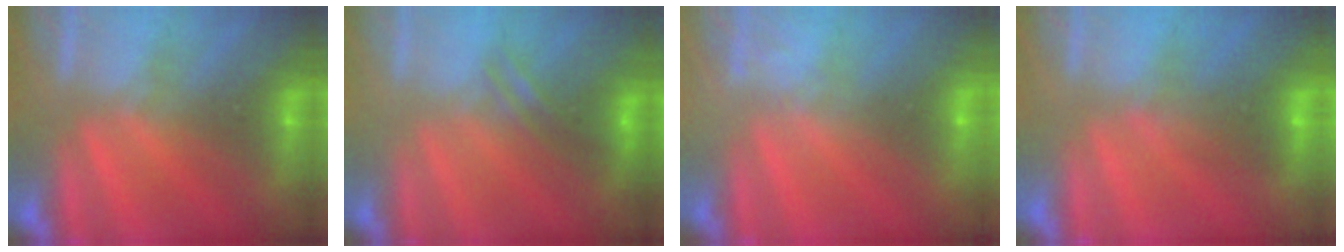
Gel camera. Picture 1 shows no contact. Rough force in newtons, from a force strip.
{"total": 2.6}
{"total": 1.6}
{"total": 1.6}